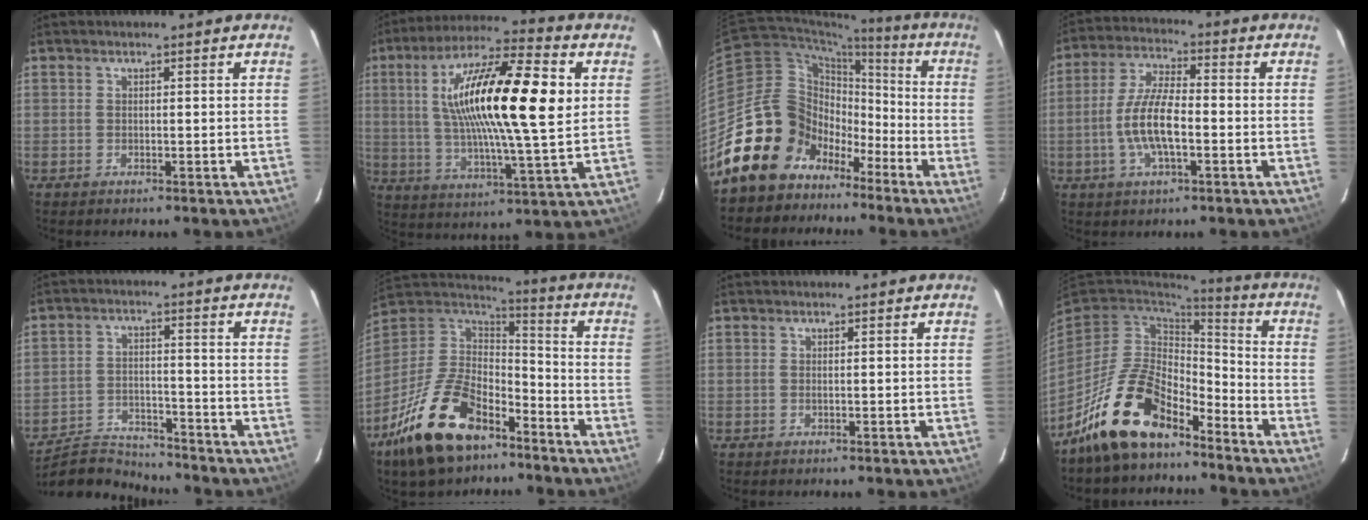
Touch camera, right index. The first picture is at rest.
{"total": 22.7, "force": [4.9, 4.4, 21.8], "torque": [-0.390, 0.019, 0.076]}
{"total": 17.0, "force": [-9.7, 13.3, 4.2], "torque": [-0.101, 0.059, -0.159]}
{"total": 10.1, "force": [-2.5, 3.4, 9.2], "torque": [-0.187, 0.002, -0.047]}
{"total": 10.6, "force": [-10.2, 2.2, 1.6], "torque": [-0.062, 0.005, -0.174]}
{"total": 22.0, "force": [-13.1, 11.7, 13.2], "torque": [-0.283, -0.002, -0.226]}
{"total": 0.0}
{"total": 15.9, "force": [-11.3, 7.1, 8.6], "torque": [-0.184, 0.011, -0.201]}